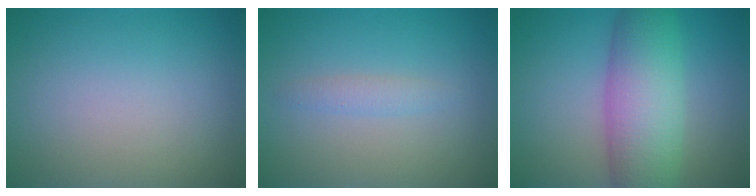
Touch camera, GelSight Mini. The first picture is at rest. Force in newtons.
{"total": 1.2, "press": 1.2, "slide": 0.0}
{"total": 8.2, "press": 8.2, "slide": 0.0}